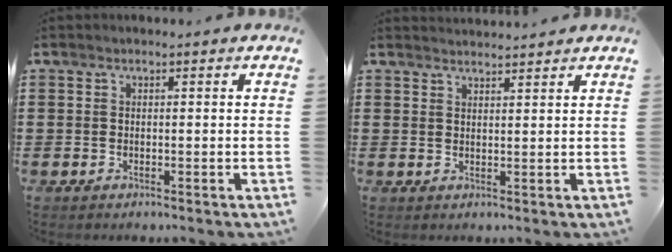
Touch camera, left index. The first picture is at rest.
{"total": 1.8, "force": [1.8, -0.2, -0.1], "torque": [-0.002, -0.001, 0.035]}